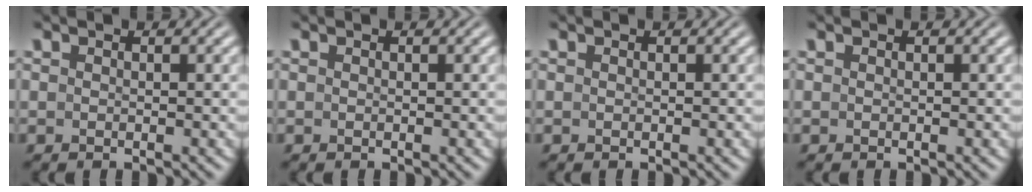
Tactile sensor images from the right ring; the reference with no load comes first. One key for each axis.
{"total": 0.0}
{"total": 0.0}
{"total": 0.0}